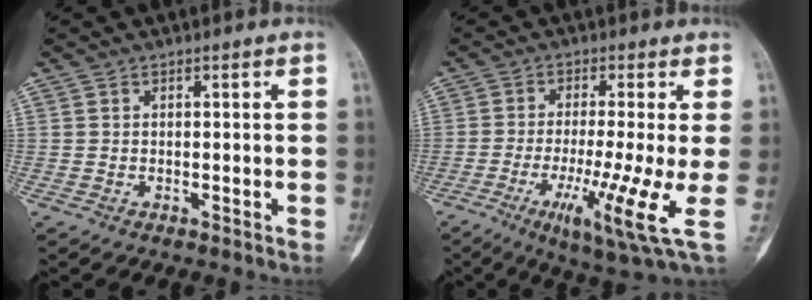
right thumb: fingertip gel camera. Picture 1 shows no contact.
{"total": 11.8, "force": [-2.9, 0.3, 11.4], "torque": [-0.213, -0.027, -0.054]}